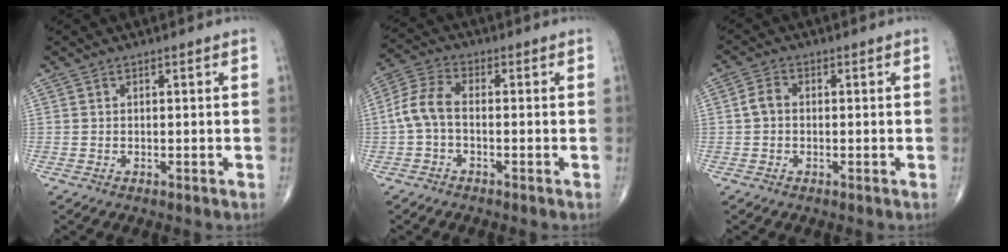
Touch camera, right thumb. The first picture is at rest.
{"total": 6.1, "force": [-1.0, 3.2, 5.1], "torque": [-0.116, 0.021, -0.030]}
{"total": 2.7, "force": [-0.1, 2.0, 1.8], "torque": [-0.033, 0.008, -0.009]}